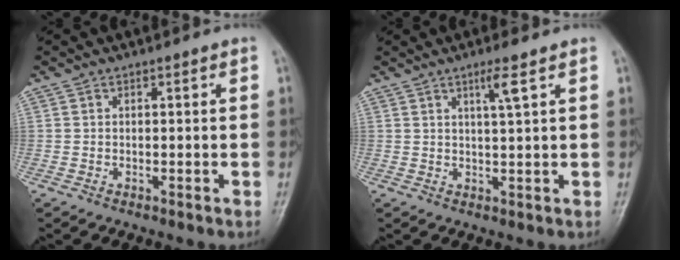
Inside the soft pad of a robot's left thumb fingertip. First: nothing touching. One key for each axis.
{"total": 3.4, "fx": 1.9, "fy": -0.2, "fz": 2.8, "tx": -0.057, "ty": -0.011, "tz": 0.038}